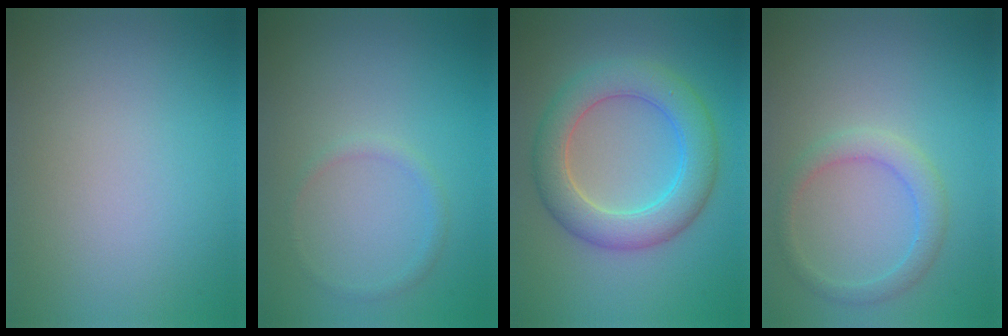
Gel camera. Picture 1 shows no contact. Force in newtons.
{"total": 0.9, "press": 0.9, "slide": 0.1}
{"total": 6.1, "press": 6.1, "slide": 0.2}
{"total": 2.3, "press": 2.3, "slide": 0.2}